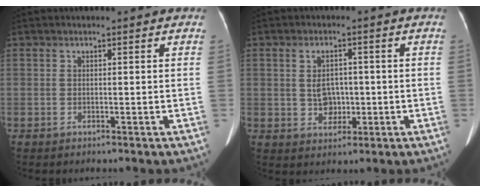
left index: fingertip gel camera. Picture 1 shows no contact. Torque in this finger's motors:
{"motor_torque": [0.14, 0.11, 0.01, -0.01]}